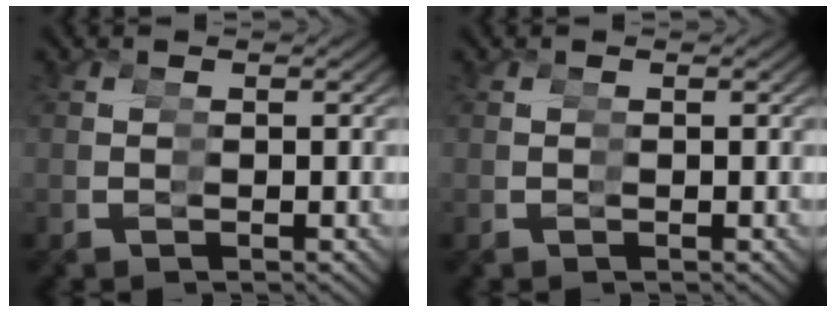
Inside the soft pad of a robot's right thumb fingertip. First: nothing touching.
{"total": 0.0}